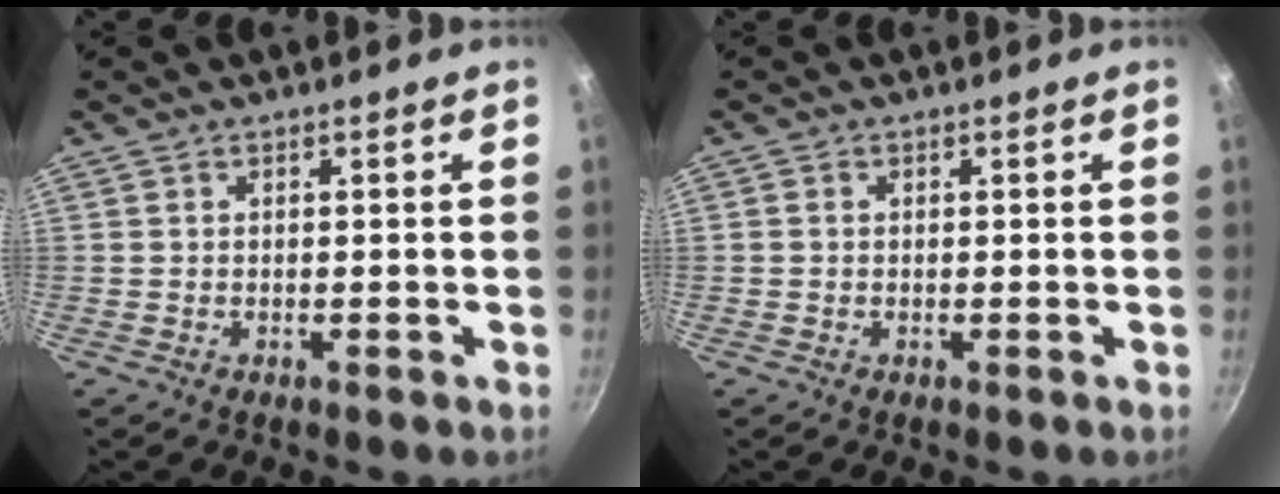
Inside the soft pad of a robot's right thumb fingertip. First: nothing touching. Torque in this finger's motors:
{"motor_torque": [0.13, -0.42, -0.23, -0.20, -0.01]}